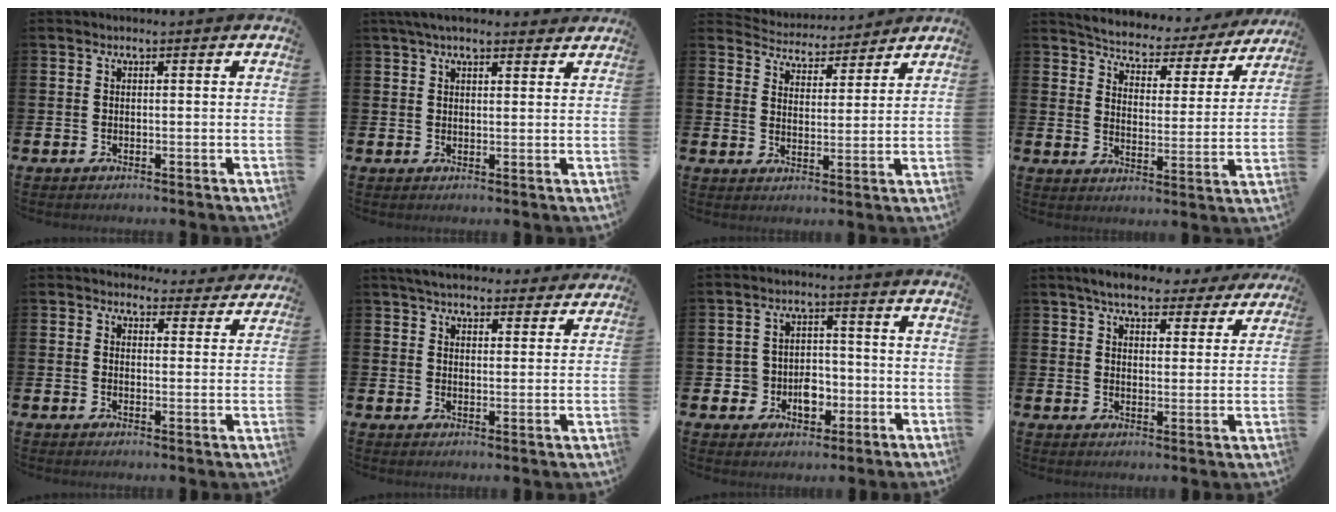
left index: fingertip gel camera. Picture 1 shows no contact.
{"total": 4.0, "force": [3.5, 1.1, 1.7], "torque": [-0.037, -0.008, 0.065]}
{"total": 4.5, "force": [4.4, 1.1, -0.3], "torque": [-0.012, -0.034, 0.075]}
{"total": 4.8, "force": [4.7, 1.1, 0.4], "torque": [-0.038, -0.041, 0.074]}
{"total": 3.8, "force": [3.5, 1.4, -0.2], "torque": [0.009, -0.025, 0.059]}
{"total": 5.3, "force": [5.0, 1.3, 0.9], "torque": [-0.032, -0.022, 0.091]}
{"total": 4.8, "force": [-1.6, 4.1, 1.8], "torque": [-0.031, 0.006, -0.036]}
{"total": 6.5, "force": [6.0, 1.7, 1.8], "torque": [-0.037, -0.028, 0.103]}